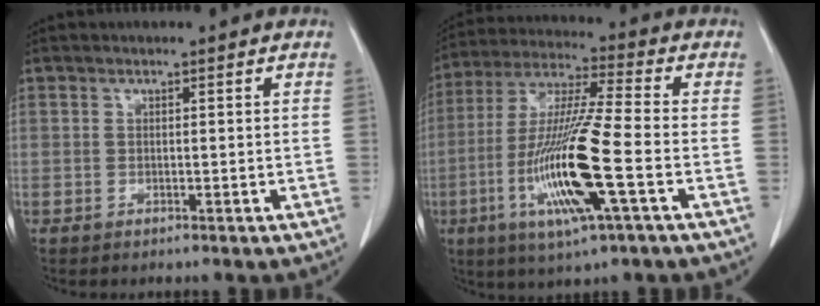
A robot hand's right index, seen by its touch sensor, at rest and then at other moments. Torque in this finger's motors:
{"motor_torque": [2.14, 0.00, 0.97, 0.21]}